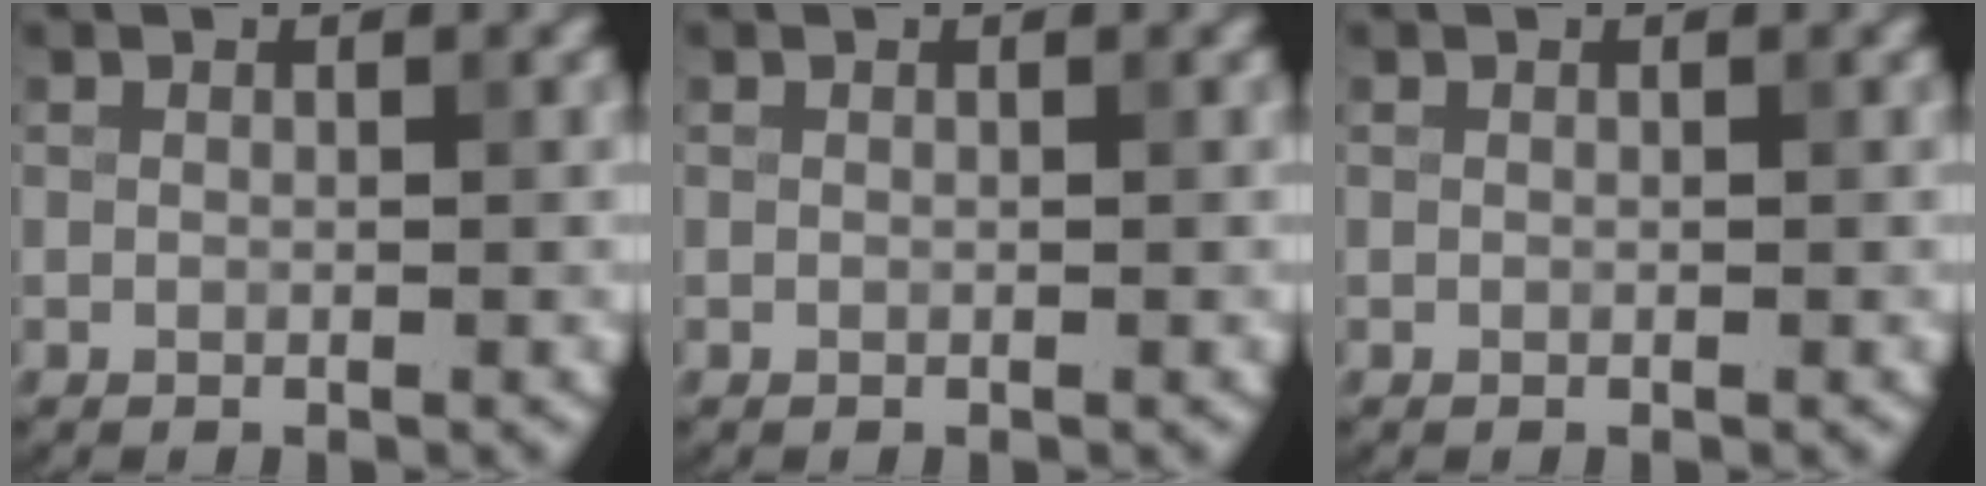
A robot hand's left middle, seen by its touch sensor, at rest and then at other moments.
{"total": 0.0}
{"total": 0.0}